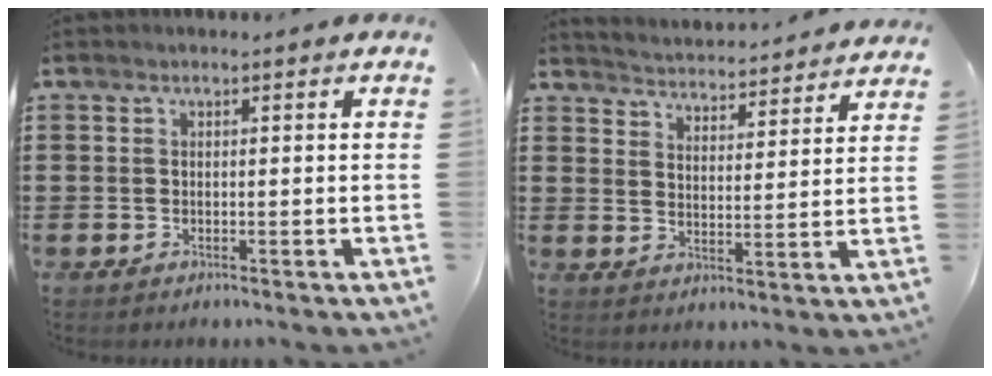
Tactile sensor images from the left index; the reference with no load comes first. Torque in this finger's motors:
{"motor_torque": [1.04, -1.10, 0.16, 0.03]}